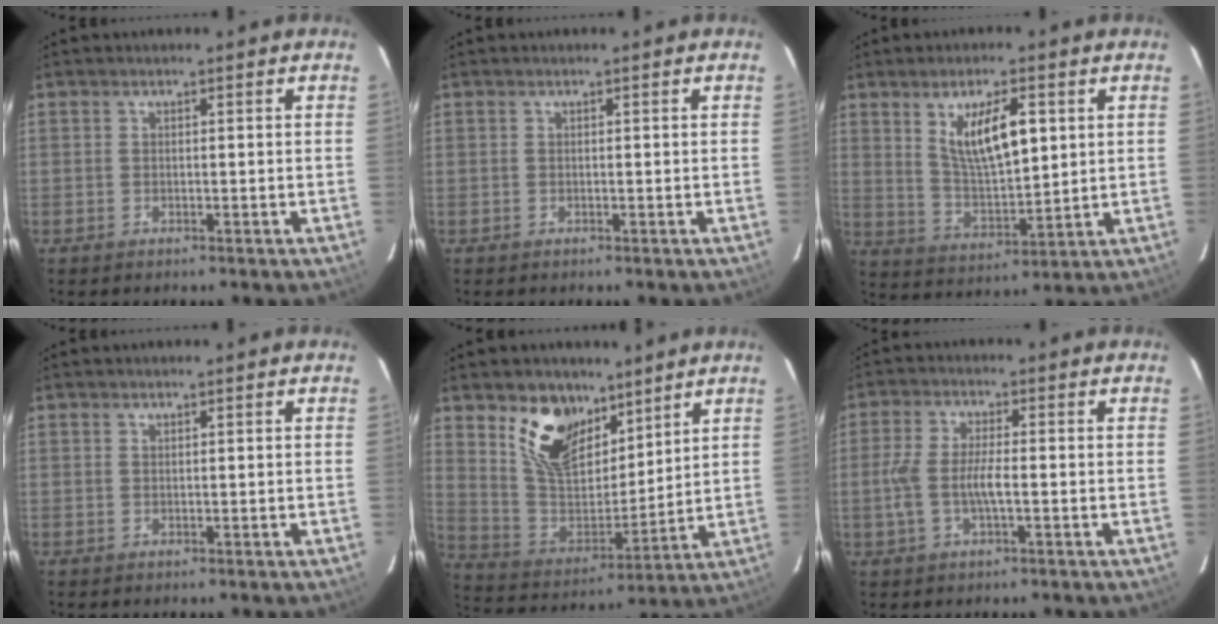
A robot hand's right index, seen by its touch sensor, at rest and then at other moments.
{"total": 0.0}
{"total": 10.9, "force": [4.0, 3.7, 9.5], "torque": [-0.166, -0.004, 0.085]}
{"total": 0.0}
{"total": 15.2, "force": [9.6, 8.5, 8.2], "torque": [-0.169, -0.005, 0.186]}
{"total": 6.0, "force": [-1.3, 1.4, 5.7], "torque": [-0.119, 0.001, -0.025]}